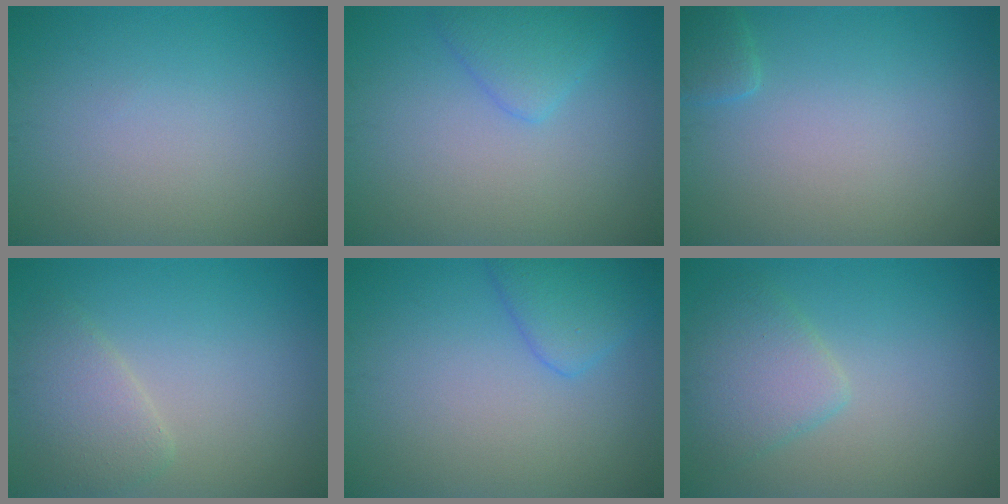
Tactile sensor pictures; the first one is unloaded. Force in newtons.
{"total": 2.3, "press": 2.3, "slide": 0.2}
{"total": 1.3, "press": 1.3, "slide": 0.1}
{"total": 2.9, "press": 2.8, "slide": 0.4}
{"total": 2.9, "press": 2.9, "slide": 0.2}
{"total": 3.4, "press": 3.4, "slide": 0.3}